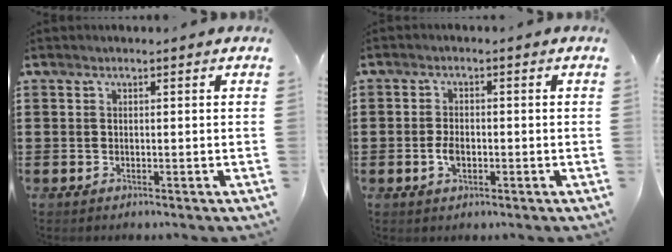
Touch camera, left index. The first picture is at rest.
{"total": 2.8, "force": [-0.6, 1.5, 2.3], "torque": [-0.059, -0.003, -0.016]}